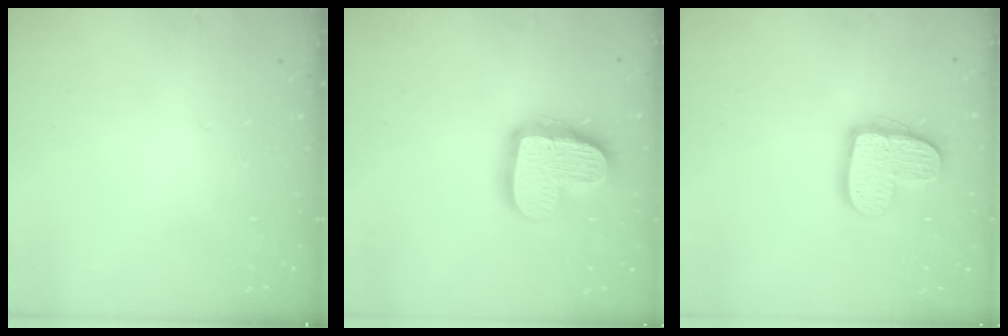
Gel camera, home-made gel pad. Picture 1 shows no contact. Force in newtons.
{"total": 17.3, "press": 17.3, "slide": 1.5}
{"total": 13.2, "press": 13.1, "slide": 0.7}